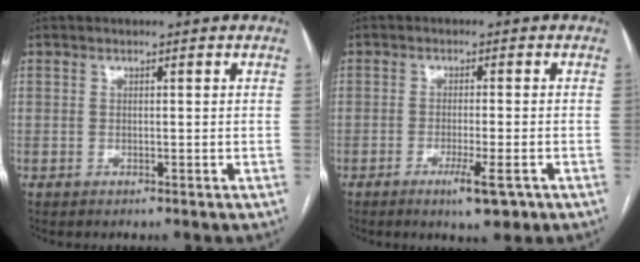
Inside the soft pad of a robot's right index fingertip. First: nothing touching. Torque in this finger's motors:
{"motor_torque": [-0.09, 0.00, 0.01, -0.02]}